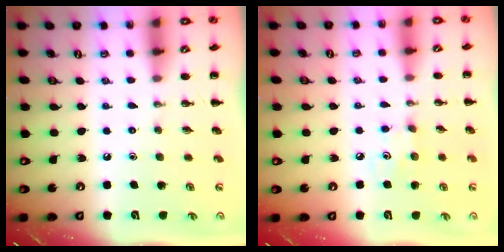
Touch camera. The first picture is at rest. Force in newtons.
{"total": 3.7, "press": 3.6, "slide": 0.8}